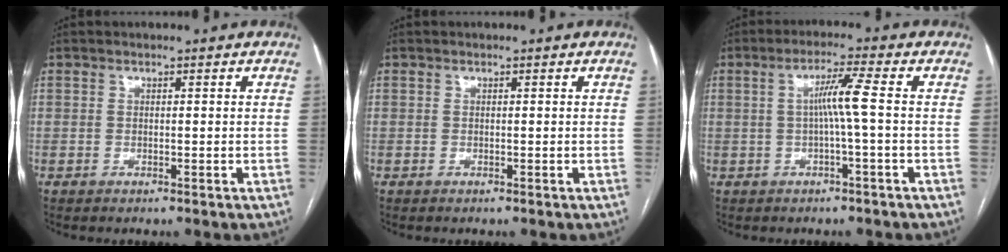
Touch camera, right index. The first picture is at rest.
{"total": 0.0}
{"total": 4.8, "force": [-0.1, -0.9, 4.7], "torque": [-0.083, 0.010, 0.001]}